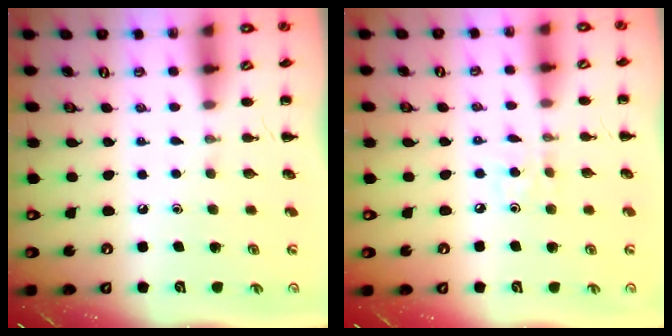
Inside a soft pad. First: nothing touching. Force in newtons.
{"total": 3.3, "press": 3.1, "slide": 1.1}